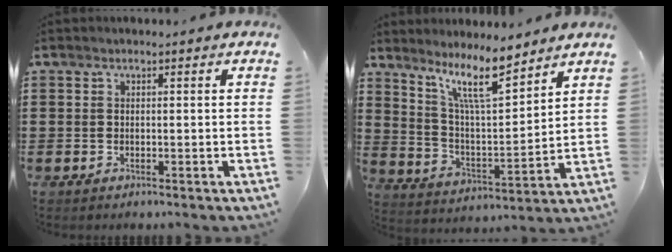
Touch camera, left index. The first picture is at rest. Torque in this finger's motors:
{"motor_torque": [2.14, 0.00, 0.45, 0.08]}